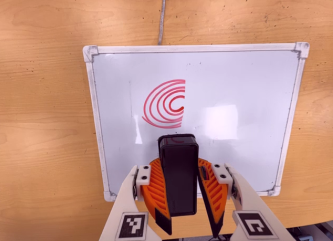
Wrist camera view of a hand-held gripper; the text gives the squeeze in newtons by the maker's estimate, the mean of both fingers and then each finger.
{"total": 11.6, "left": 11.1, "right": 12.1}